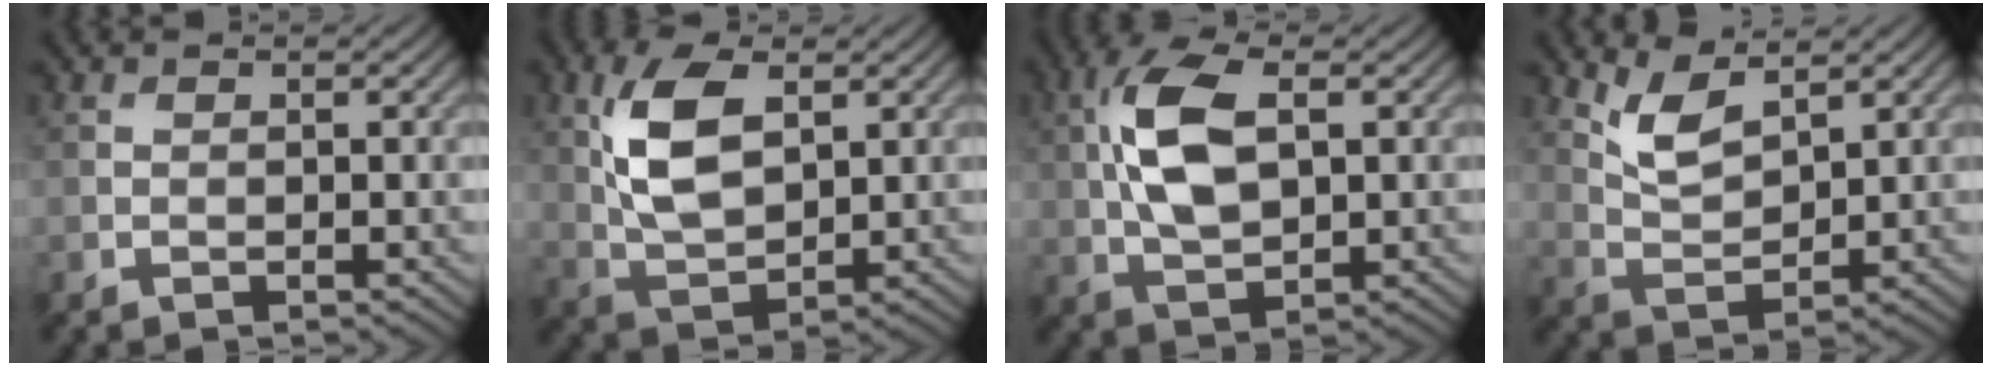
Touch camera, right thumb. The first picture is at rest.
{"total": 8.7, "force": [2.7, 4.4, 7.0], "torque": [-0.157, 0.004, 0.050]}
{"total": 9.5, "force": [1.6, 4.8, 8.0], "torque": [-0.181, 0.011, 0.027]}
{"total": 4.9, "force": [3.3, 1.7, 3.2], "torque": [-0.081, -0.005, 0.073]}